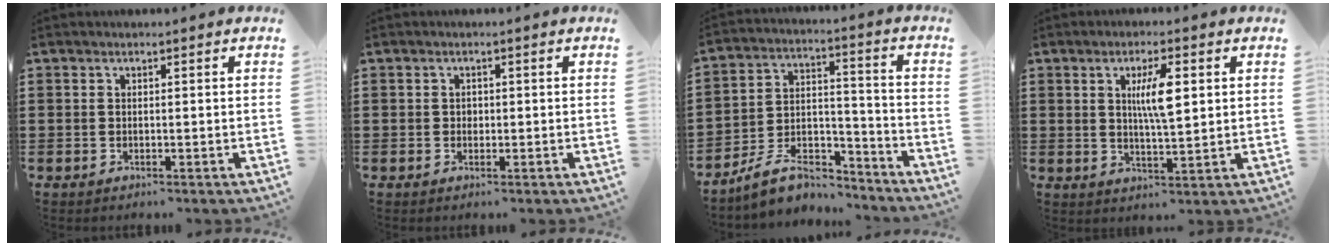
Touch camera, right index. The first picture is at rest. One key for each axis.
{"total": 0.7, "fx": 0.0, "fy": 0.6, "fz": 0.3, "tx": -0.008, "ty": 0.002, "tz": 0.001}
{"total": 9.6, "fx": -8.1, "fy": 3.2, "fz": 3.9, "tx": -0.073, "ty": 0.028, "tz": -0.154}
{"total": 6.1, "fx": 1.4, "fy": 1.1, "fz": 5.9, "tx": -0.109, "ty": 0.001, "tz": 0.020}